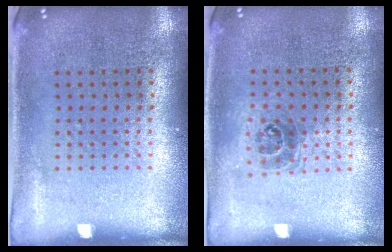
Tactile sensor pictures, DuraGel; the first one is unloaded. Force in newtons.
{"total": 1.1, "press": 0.9, "slide": 0.6}